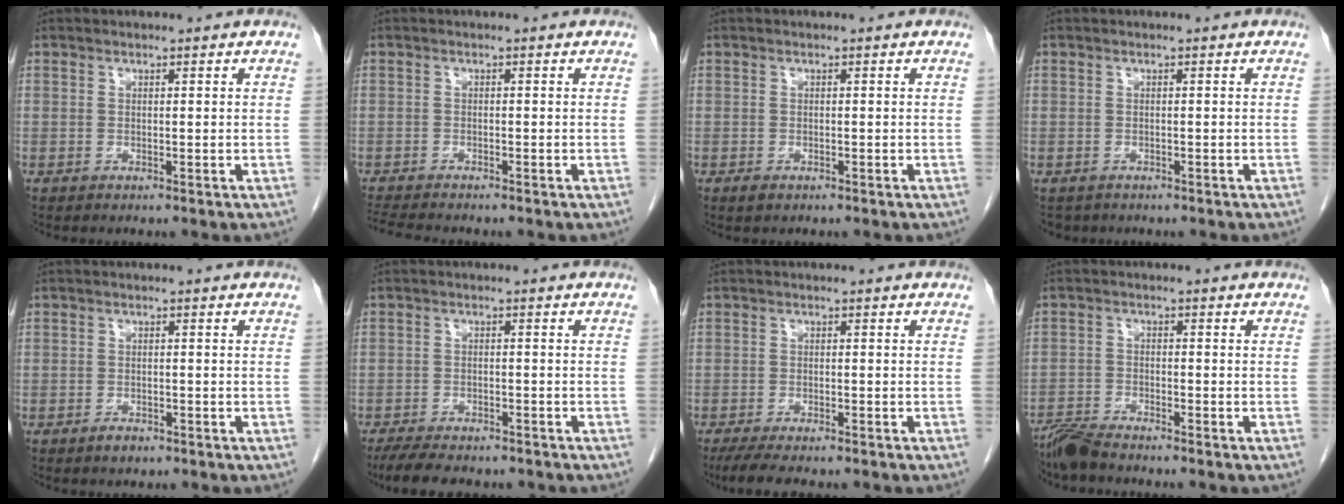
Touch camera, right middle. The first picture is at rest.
{"total": 5.4, "force": [-4.9, 0.7, 2.3], "torque": [-0.040, -0.012, -0.079]}
{"total": 1.0, "force": [-0.6, 0.6, 0.5], "torque": [-0.011, 0.000, -0.006]}
{"total": 2.2, "force": [-1.7, 1.4, 0.4], "torque": [-0.011, -0.001, -0.023]}
{"total": 1.6, "force": [-1.1, 0.8, 0.8], "torque": [-0.014, 0.001, -0.014]}
{"total": 9.3, "force": [-7.9, 2.7, 4.3], "torque": [-0.067, -0.010, -0.113]}
{"total": 7.2, "force": [-5.9, 1.4, 3.9], "torque": [-0.056, -0.013, -0.089]}
{"total": 4.5, "force": [-4.3, 0.2, 1.3], "torque": [-0.020, -0.018, -0.083]}